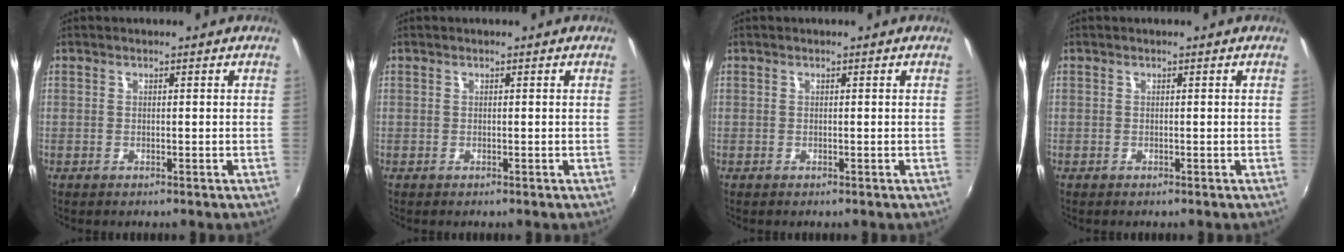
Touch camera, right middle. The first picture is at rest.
{"total": 0.0}
{"total": 0.0}
{"total": 0.0}